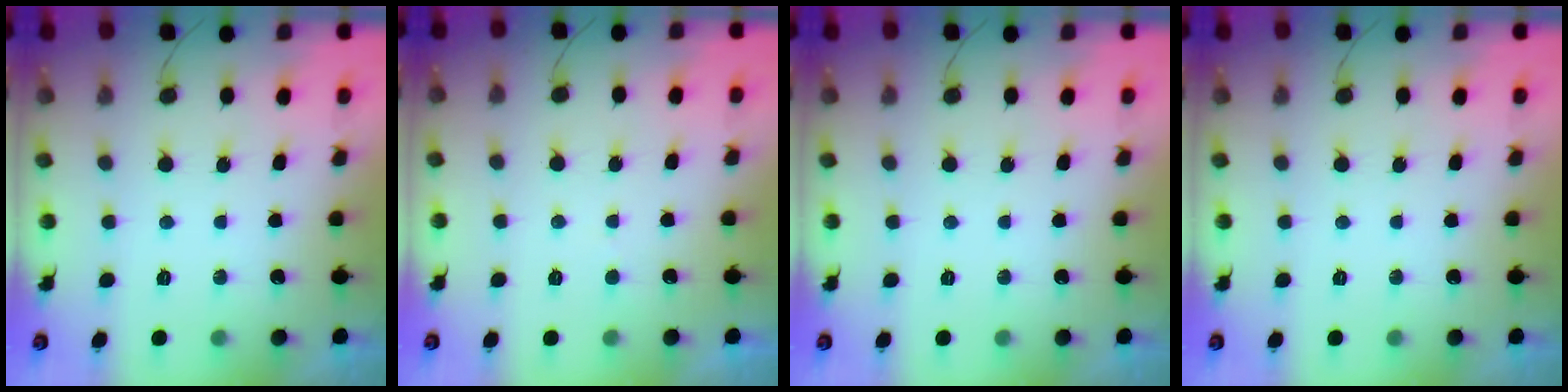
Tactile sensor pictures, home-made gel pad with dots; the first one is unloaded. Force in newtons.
{"total": 1.9, "press": 1.9, "slide": 0.3}
{"total": 0.0}
{"total": 0.0}